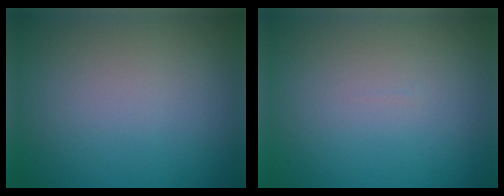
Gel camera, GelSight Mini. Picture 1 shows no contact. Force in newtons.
{"total": 0.0}